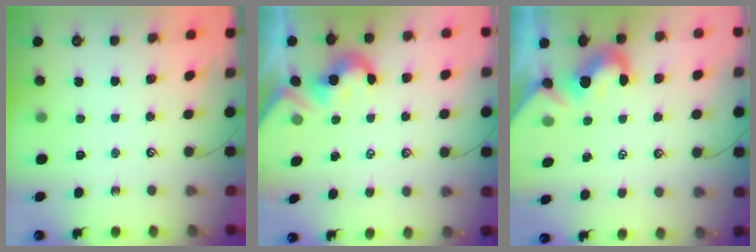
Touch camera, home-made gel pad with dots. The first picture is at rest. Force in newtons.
{"total": 2.1, "press": 2.1, "slide": 0.3}
{"total": 1.8, "press": 1.7, "slide": 0.6}